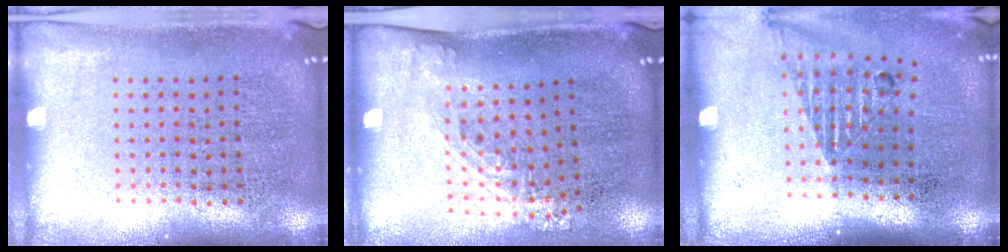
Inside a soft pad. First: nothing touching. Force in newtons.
{"total": 1.4, "press": 1.0, "slide": 0.9}
{"total": 1.2, "press": 1.0, "slide": 0.6}